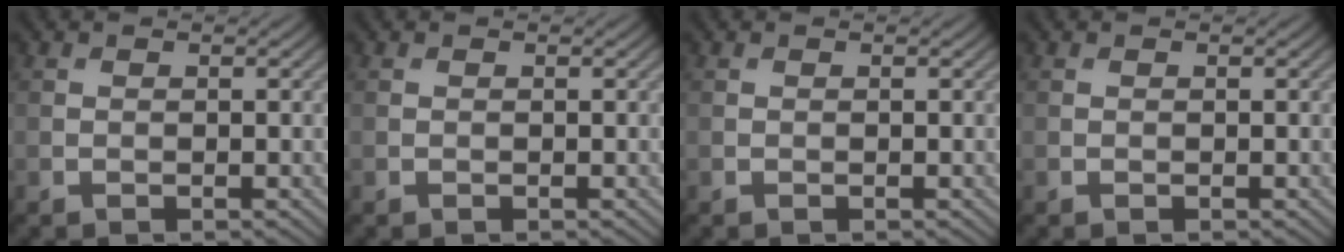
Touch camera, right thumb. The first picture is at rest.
{"total": 0.0}
{"total": 0.0}
{"total": 0.0}